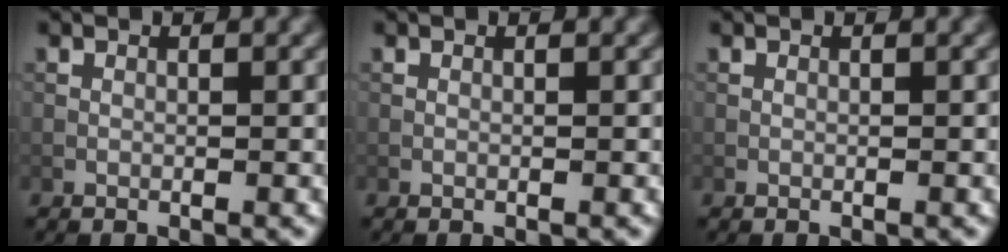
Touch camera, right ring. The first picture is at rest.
{"total": 0.0}
{"total": 0.0}